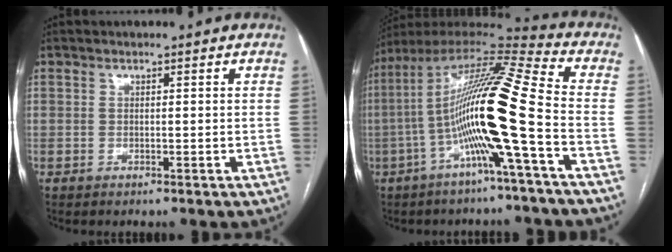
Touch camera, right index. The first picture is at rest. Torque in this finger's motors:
{"motor_torque": [2.14, 0.00, 1.05, 0.21]}